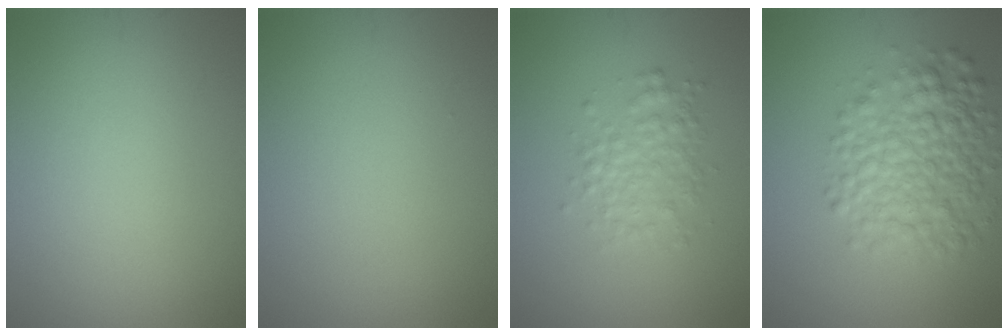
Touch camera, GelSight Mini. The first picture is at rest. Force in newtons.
{"total": 0.0}
{"total": 2.7, "press": 2.7, "slide": 0.0}
{"total": 6.1, "press": 6.1, "slide": 0.0}